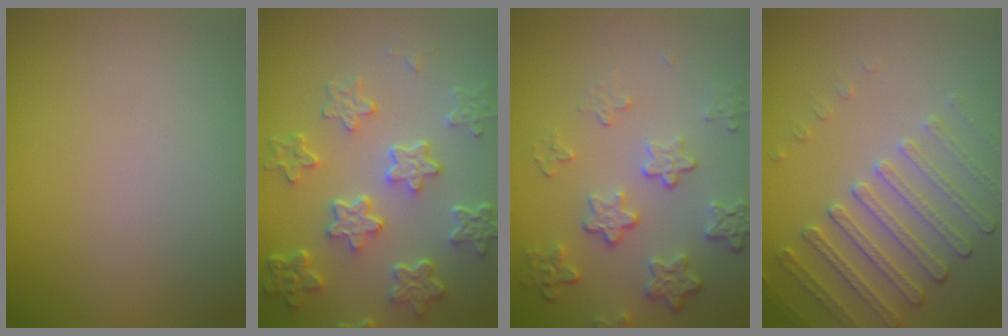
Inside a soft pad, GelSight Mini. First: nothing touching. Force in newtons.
{"total": 5.9, "press": 4.4, "slide": 3.9}
{"total": 4.2, "press": 3.1, "slide": 2.8}
{"total": 3.0, "press": 2.7, "slide": 1.3}